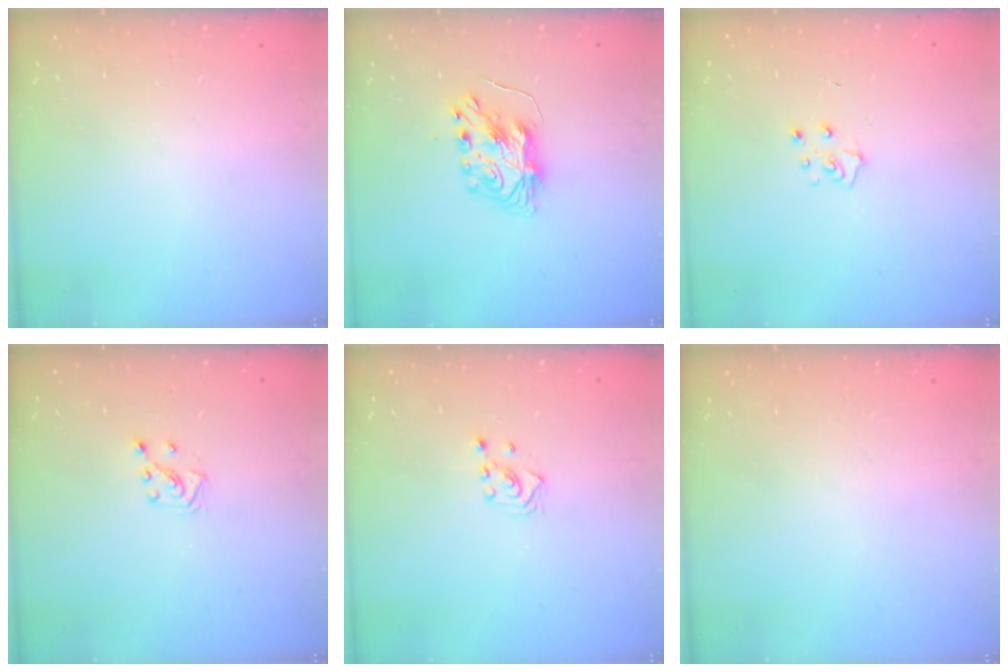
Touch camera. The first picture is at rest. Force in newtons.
{"total": 8.1, "press": 8.1, "slide": 0.5}
{"total": 5.3, "press": 5.3, "slide": 0.5}
{"total": 4.4, "press": 4.3, "slide": 0.6}
{"total": 2.6, "press": 2.4, "slide": 0.9}
{"total": 0.0}